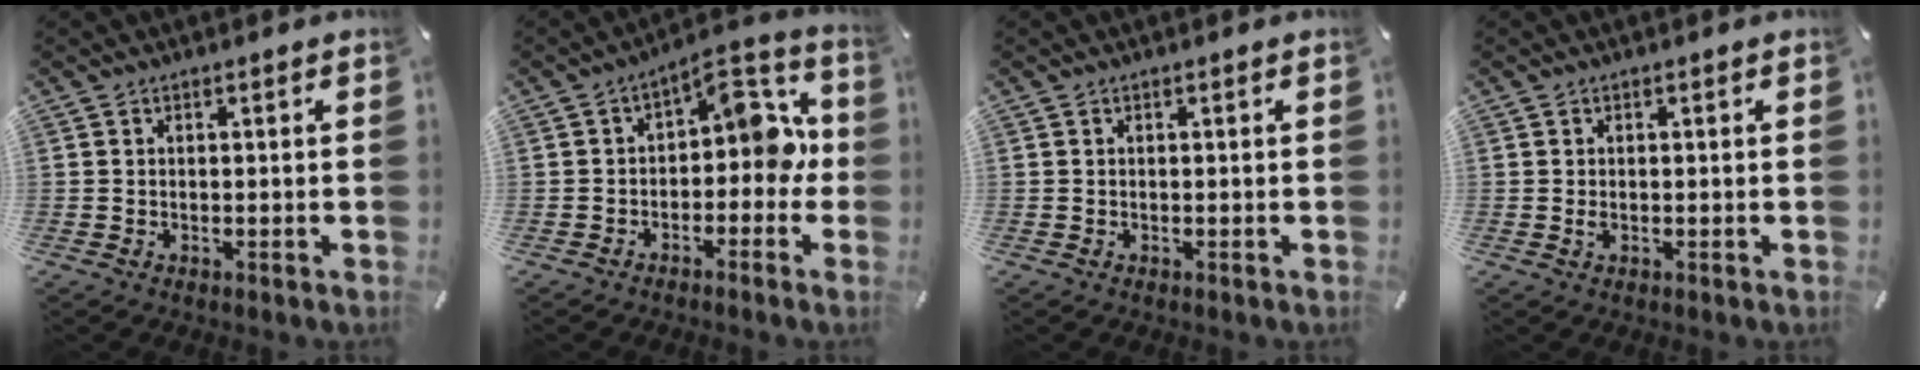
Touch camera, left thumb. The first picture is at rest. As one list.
[{"total": 10.0, "force": [1.3, 5.9, 7.9], "torque": [-0.100, -0.008, 0.020]}, {"total": 0.0}, {"total": 0.9, "force": [0.0, 0.5, 0.7], "torque": [-0.014, 0.000, -0.001]}]